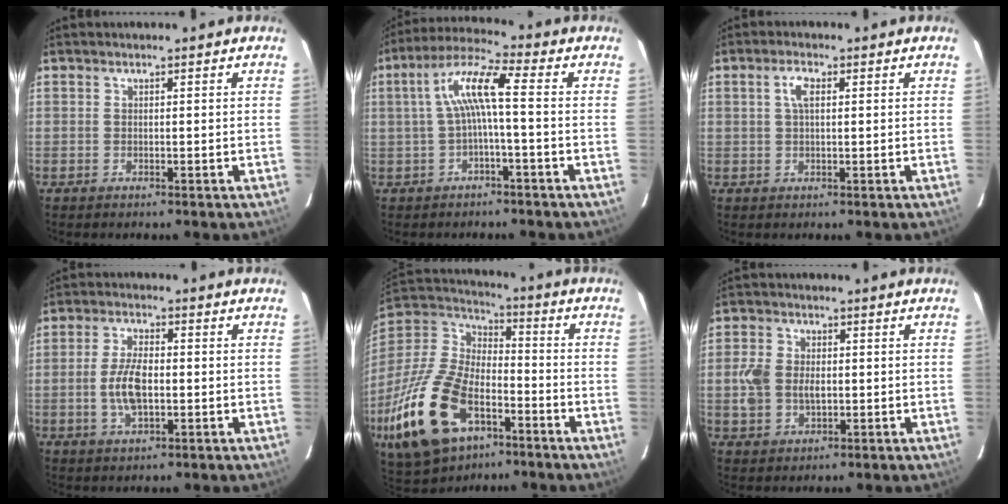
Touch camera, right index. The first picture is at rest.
{"total": 7.6, "force": [-0.6, 0.7, 7.5], "torque": [-0.164, 0.020, -0.008]}
{"total": 2.9, "force": [0.8, 1.2, 2.5], "torque": [-0.050, 0.008, 0.015]}
{"total": 7.3, "force": [-1.0, 3.3, 6.4], "torque": [-0.130, 0.001, -0.018]}
{"total": 28.1, "force": [-13.0, 16.2, 19.0], "torque": [-0.438, -0.029, -0.224]}
{"total": 6.9, "force": [-0.4, 5.0, 4.8], "torque": [-0.107, 0.008, -0.006]}